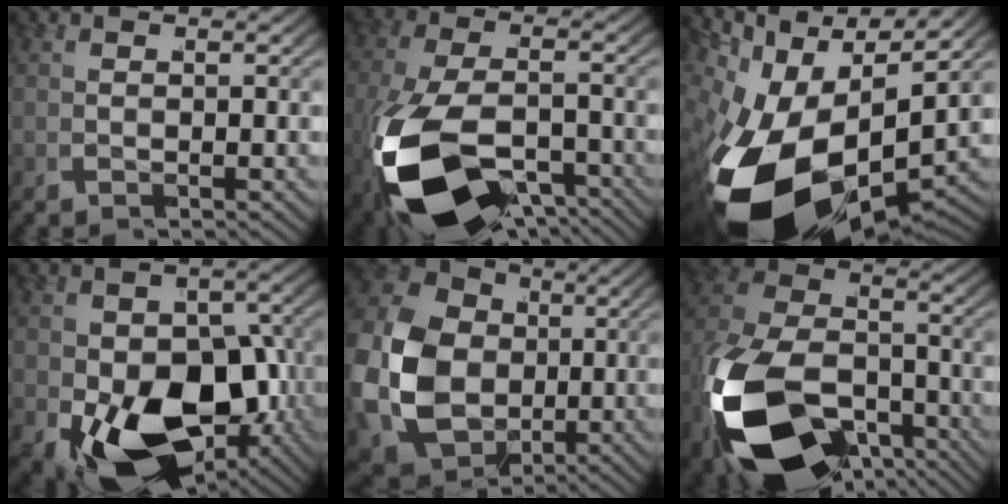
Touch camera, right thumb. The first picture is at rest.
{"total": 15.4, "force": [-7.0, 8.7, 10.5], "torque": [-0.243, -0.059, -0.086]}
{"total": 19.4, "force": [-5.0, 11.6, 14.7], "torque": [-0.293, -0.064, -0.057]}
{"total": 13.1, "force": [-3.6, 8.2, 9.5], "torque": [-0.196, -0.074, -0.026]}
{"total": 16.3, "force": [-1.1, 13.2, 9.4], "torque": [-0.260, -0.049, -0.012]}
{"total": 18.2, "force": [-7.6, 11.7, 11.8], "torque": [-0.259, -0.078, -0.098]}